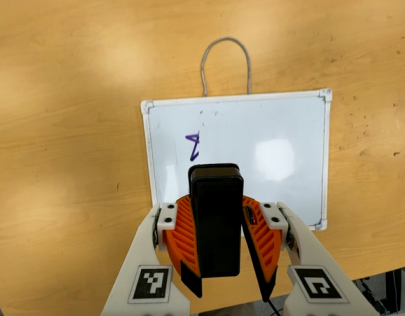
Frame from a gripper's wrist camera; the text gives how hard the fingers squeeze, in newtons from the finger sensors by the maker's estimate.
{"total": 10.0, "left": 10.0, "right": 10.0}